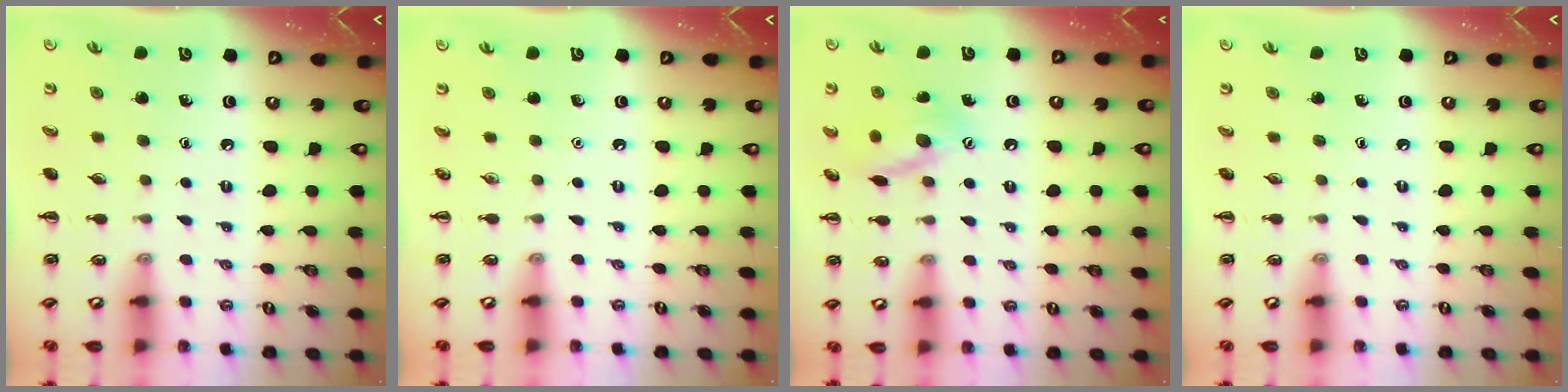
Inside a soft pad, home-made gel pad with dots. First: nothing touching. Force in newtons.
{"total": 0.0}
{"total": 11.6, "press": 11.6, "slide": 0.8}
{"total": 0.0}